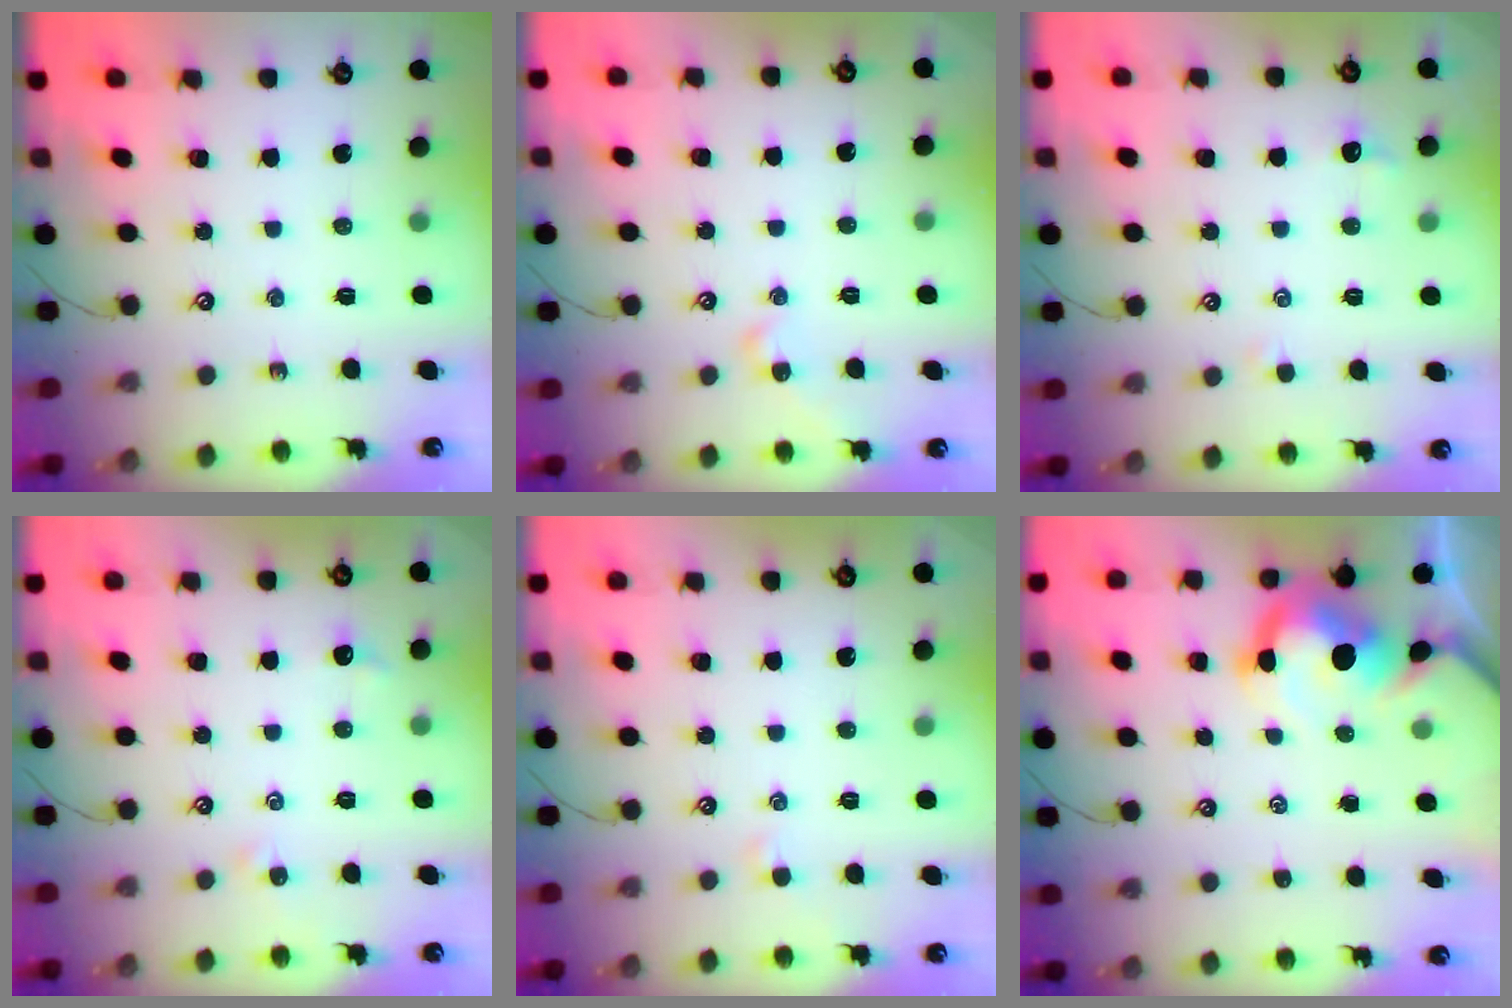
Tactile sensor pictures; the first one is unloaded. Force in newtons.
{"total": 2.0, "press": 1.9, "slide": 0.6}
{"total": 0.6, "press": 0.2, "slide": 0.6}
{"total": 1.1, "press": 1.0, "slide": 0.5}
{"total": 1.8, "press": 1.7, "slide": 0.3}
{"total": 9.0, "press": 8.9, "slide": 1.6}